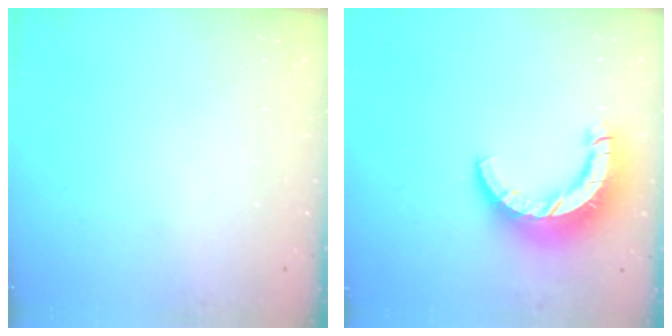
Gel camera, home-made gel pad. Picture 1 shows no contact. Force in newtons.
{"total": 12.2, "press": 12.1, "slide": 1.3}